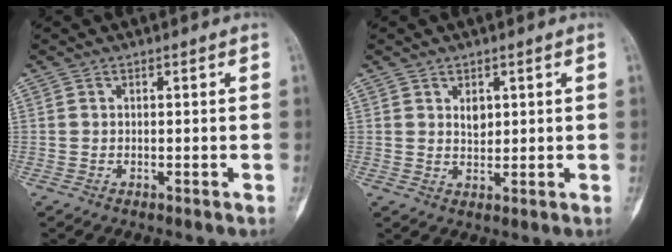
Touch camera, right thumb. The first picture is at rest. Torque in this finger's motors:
{"motor_torque": [-0.17, 0.17, 0.25, 0.06, 0.05]}